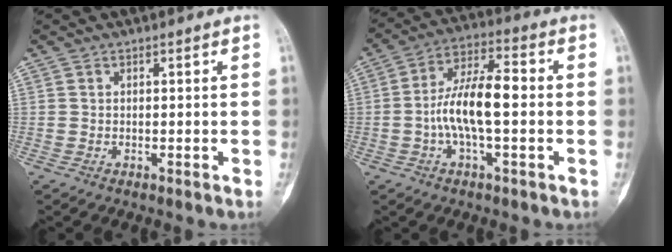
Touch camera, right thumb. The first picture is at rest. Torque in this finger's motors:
{"motor_torque": [1.61, 1.41, 0.63, -0.49, 0.20]}